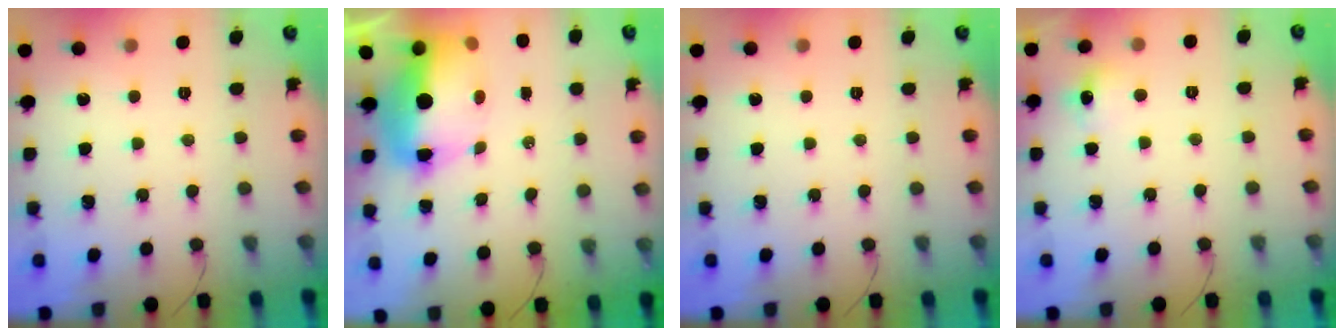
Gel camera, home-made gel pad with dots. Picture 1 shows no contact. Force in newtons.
{"total": 12.2, "press": 11.8, "slide": 2.8}
{"total": 0.0}
{"total": 6.5, "press": 6.3, "slide": 1.5}